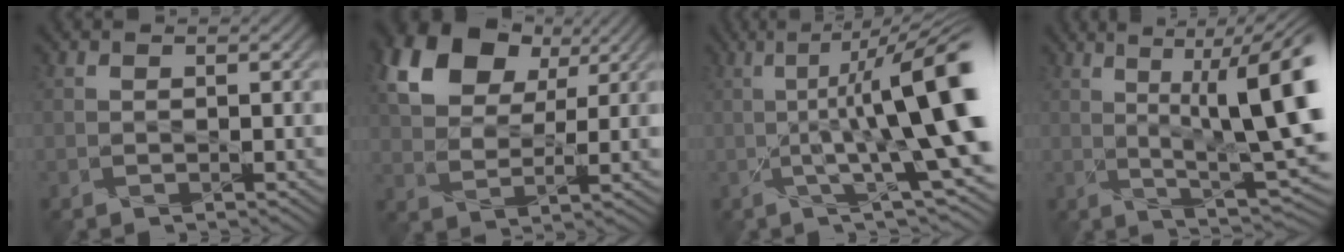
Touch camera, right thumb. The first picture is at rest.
{"total": 12.8, "force": [6.8, 7.7, 7.6], "torque": [-0.168, 0.022, 0.110]}
{"total": 13.7, "force": [-0.5, 2.7, 13.4], "torque": [-0.178, 0.008, -0.005]}
{"total": 15.4, "force": [3.6, 4.3, 14.3], "torque": [-0.192, 0.011, 0.068]}